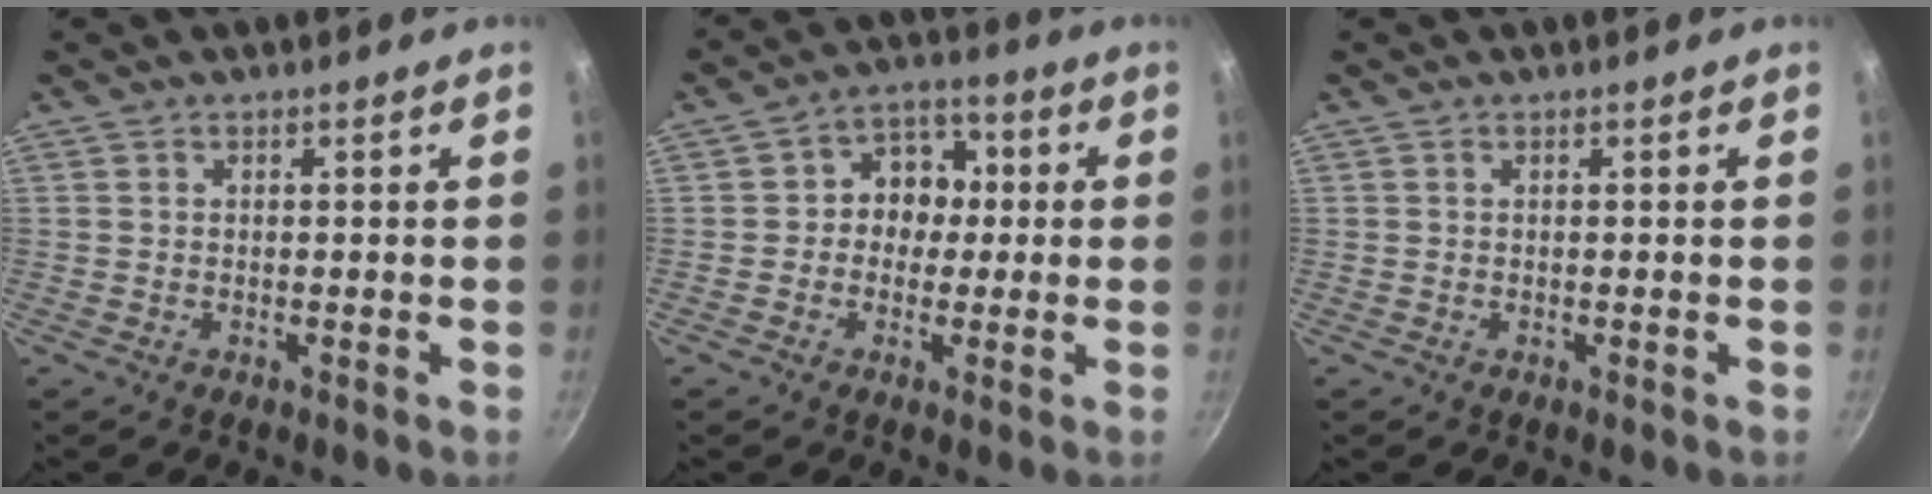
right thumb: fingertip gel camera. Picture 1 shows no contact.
{"total": 9.0, "force": [0.6, 7.9, 4.3], "torque": [-0.011, 0.014, -0.006]}
{"total": 0.0}